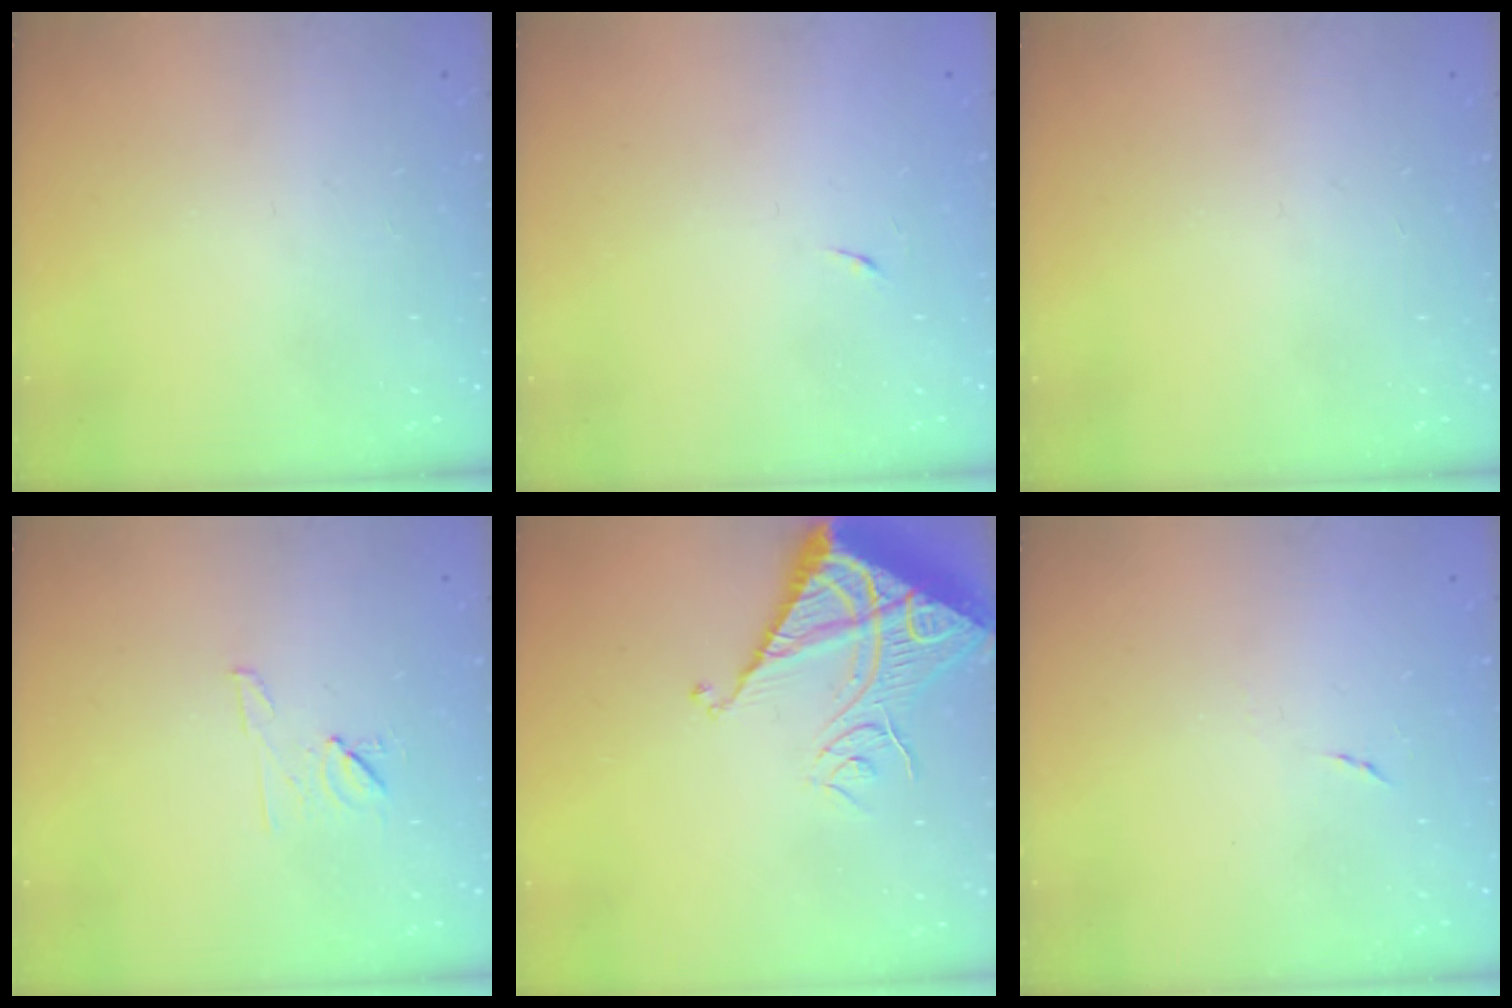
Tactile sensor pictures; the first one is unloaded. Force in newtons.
{"total": 3.8, "press": 3.7, "slide": 0.8}
{"total": 0.0}
{"total": 6.4, "press": 6.4, "slide": 0.6}
{"total": 13.8, "press": 13.7, "slide": 1.3}
{"total": 3.9, "press": 3.5, "slide": 1.6}